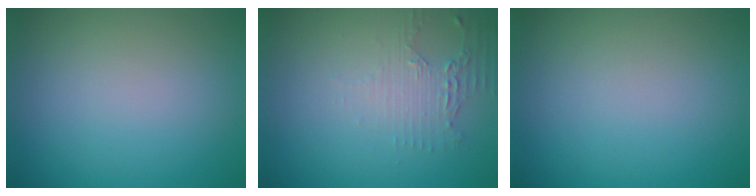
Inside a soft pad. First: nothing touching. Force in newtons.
{"total": 2.1, "press": 1.6, "slide": 1.4}
{"total": 0.0}